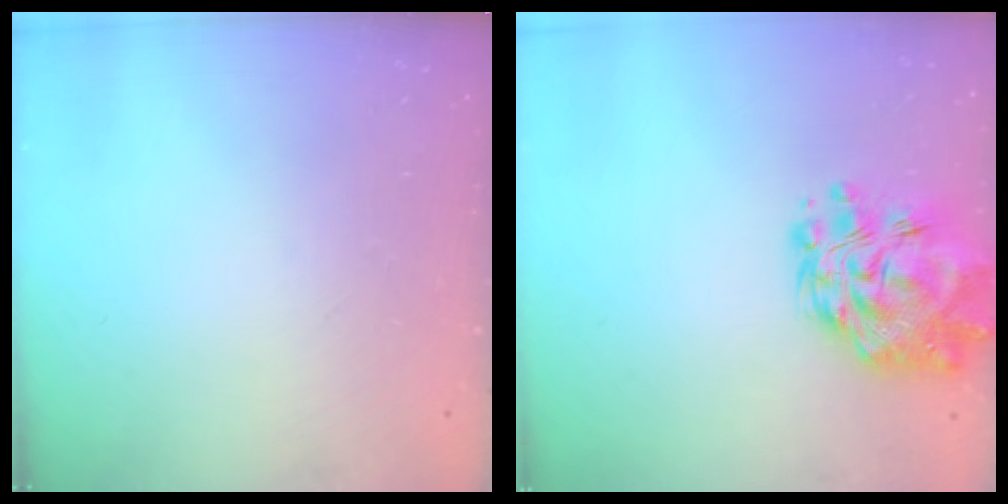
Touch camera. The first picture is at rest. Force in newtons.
{"total": 14.5, "press": 13.6, "slide": 4.9}